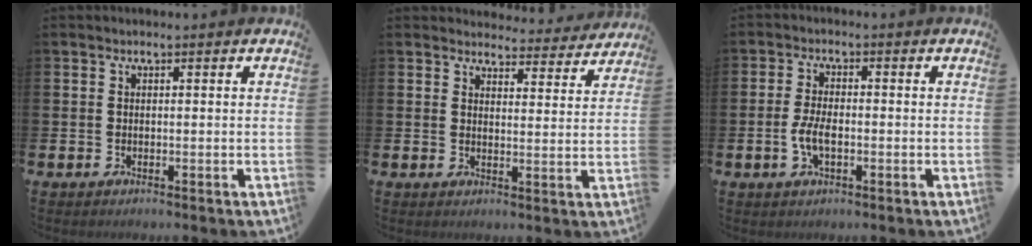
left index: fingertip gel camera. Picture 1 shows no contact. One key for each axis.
{"total": 4.0, "fx": 3.9, "fy": 0.9, "fz": 0.0, "tx": 0.001, "ty": -0.034, "tz": 0.066}
{"total": 3.8, "fx": -0.8, "fy": 1.7, "fz": 3.3, "tx": -0.061, "ty": 0.001, "tz": -0.018}